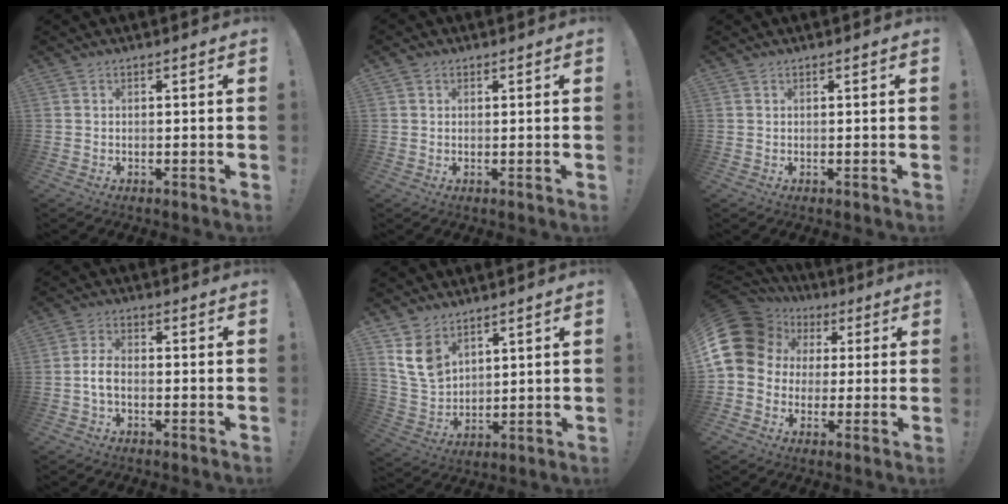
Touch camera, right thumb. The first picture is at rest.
{"total": 1.3, "force": [0.8, 1.0, 0.2], "torque": [0.007, -0.004, 0.012]}
{"total": 0.5, "force": [0.5, -0.1, 0.2], "torque": [0.004, -0.003, 0.008]}
{"total": 4.5, "force": [-1.3, 2.2, 3.7], "torque": [-0.080, 0.002, -0.025]}
{"total": 10.7, "force": [6.5, 7.0, 4.8], "torque": [-0.107, -0.030, 0.133]}
{"total": 17.0, "force": [4.4, 13.8, 9.0], "torque": [-0.164, -0.013, 0.091]}